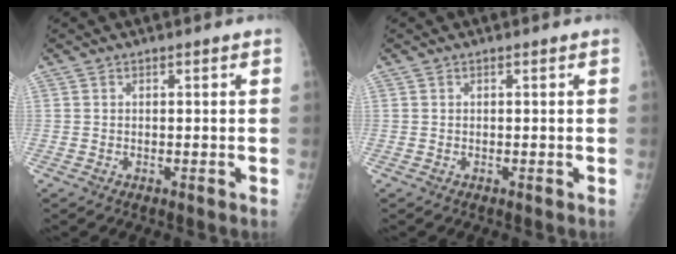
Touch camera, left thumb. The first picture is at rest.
{"total": 0.0}